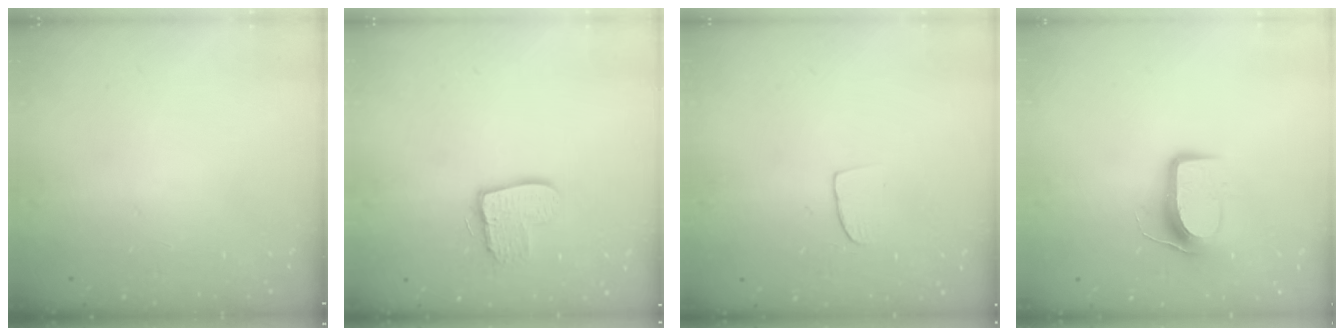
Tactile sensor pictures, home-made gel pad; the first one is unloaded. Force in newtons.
{"total": 10.3, "press": 10.3, "slide": 0.8}
{"total": 6.0, "press": 5.9, "slide": 0.5}
{"total": 8.9, "press": 8.9, "slide": 0.3}